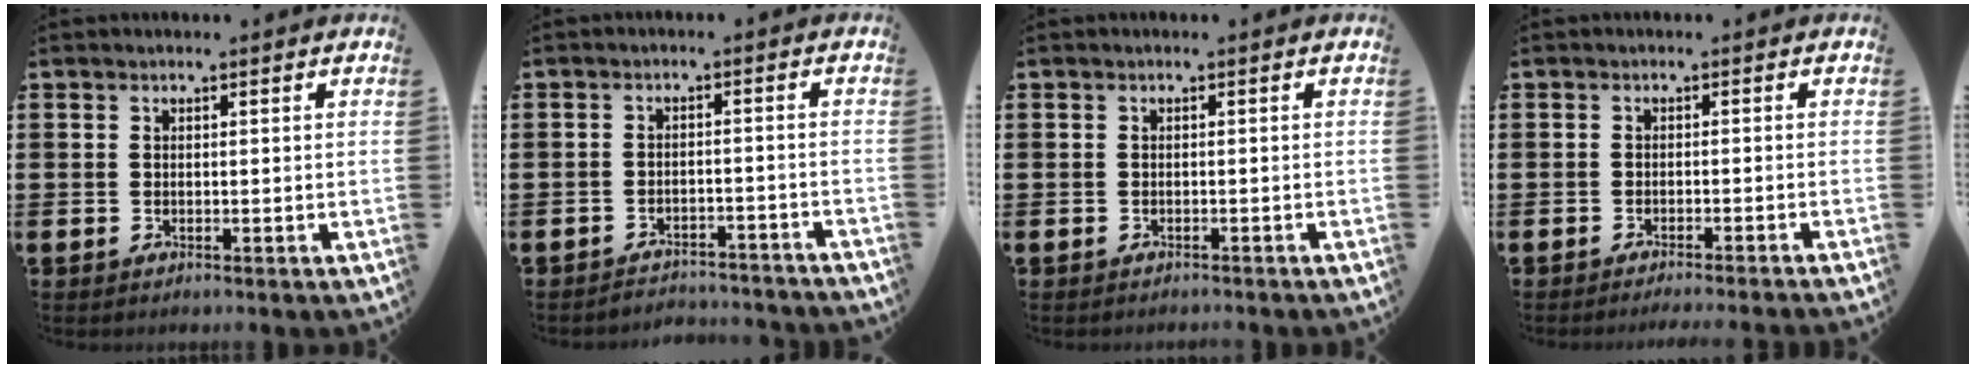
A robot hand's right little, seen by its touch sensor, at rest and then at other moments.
{"total": 2.6, "force": [-2.6, 0.0, -0.2], "torque": [-0.003, 0.004, -0.057]}
{"total": 0.5, "force": [-0.5, 0.0, 0.0], "torque": [-0.001, -0.001, -0.011]}
{"total": 1.2, "force": [-1.1, -0.3, 0.1], "torque": [0.000, 0.001, -0.022]}